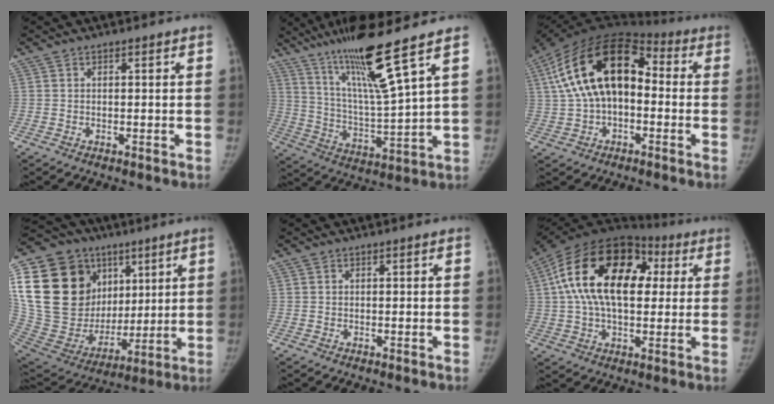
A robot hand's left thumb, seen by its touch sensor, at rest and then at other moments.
{"total": 16.3, "force": [10.8, -0.4, 12.2], "torque": [-0.210, -0.062, 0.197]}
{"total": 20.0, "force": [1.5, 12.1, 15.9], "torque": [-0.282, 0.046, 0.015]}
{"total": 31.6, "force": [9.8, 22.8, 19.5], "torque": [-0.357, 0.029, 0.194]}
{"total": 0.0}
{"total": 24.2, "force": [4.9, 14.5, 18.8], "torque": [-0.335, 0.039, 0.074]}